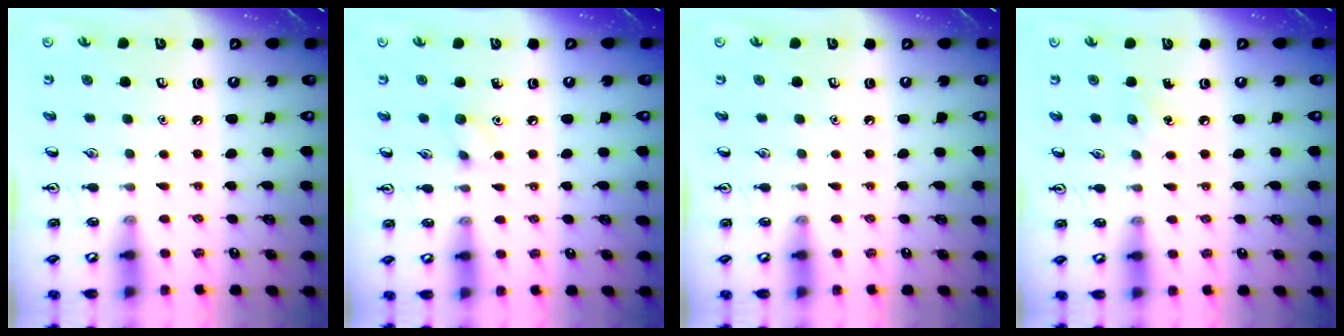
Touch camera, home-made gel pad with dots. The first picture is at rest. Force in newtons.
{"total": 6.0, "press": 5.7, "slide": 1.6}
{"total": 0.0}
{"total": 3.5, "press": 3.3, "slide": 1.2}